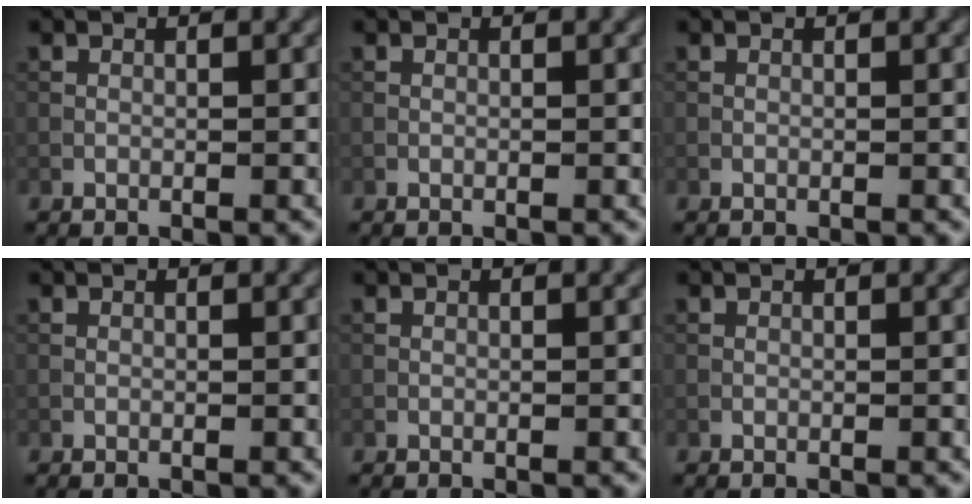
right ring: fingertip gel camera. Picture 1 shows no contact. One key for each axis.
{"total": 0.0}
{"total": 0.0}
{"total": 0.0}
{"total": 0.0}
{"total": 0.0}